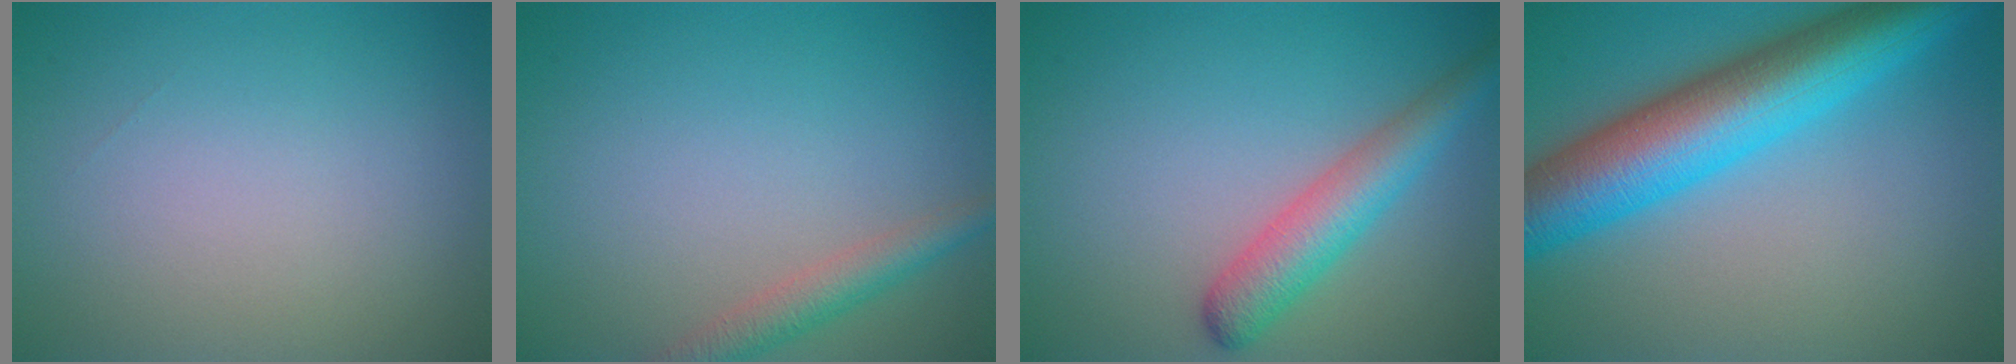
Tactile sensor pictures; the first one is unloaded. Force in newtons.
{"total": 2.6, "press": 2.6, "slide": 0.1}
{"total": 4.3, "press": 4.3, "slide": 0.3}
{"total": 10.7, "press": 10.7, "slide": 0.2}